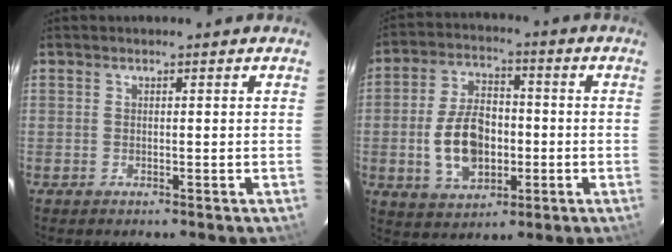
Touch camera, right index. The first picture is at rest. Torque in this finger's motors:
{"motor_torque": [1.81, -0.33, 0.87, 0.11]}